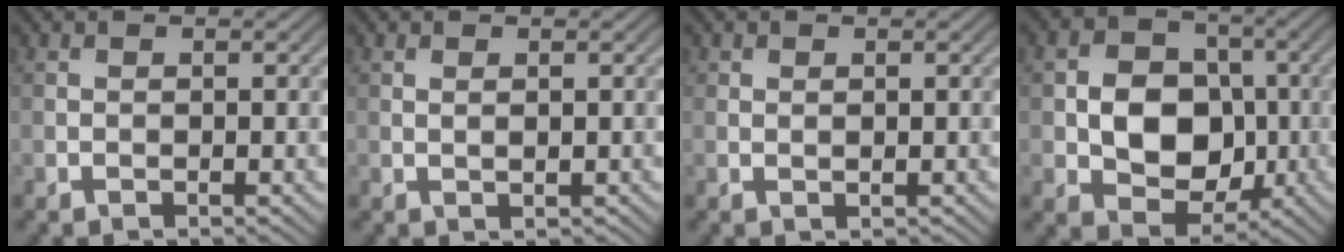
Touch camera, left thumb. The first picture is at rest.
{"total": 0.7, "force": [0.3, 0.2, 0.7], "torque": [-0.016, -0.002, 0.006]}
{"total": 0.7, "force": [0.3, 0.4, 0.4], "torque": [-0.009, -0.003, 0.008]}
{"total": 9.2, "force": [-1.0, 7.3, 5.5], "torque": [-0.109, -0.005, -0.029]}